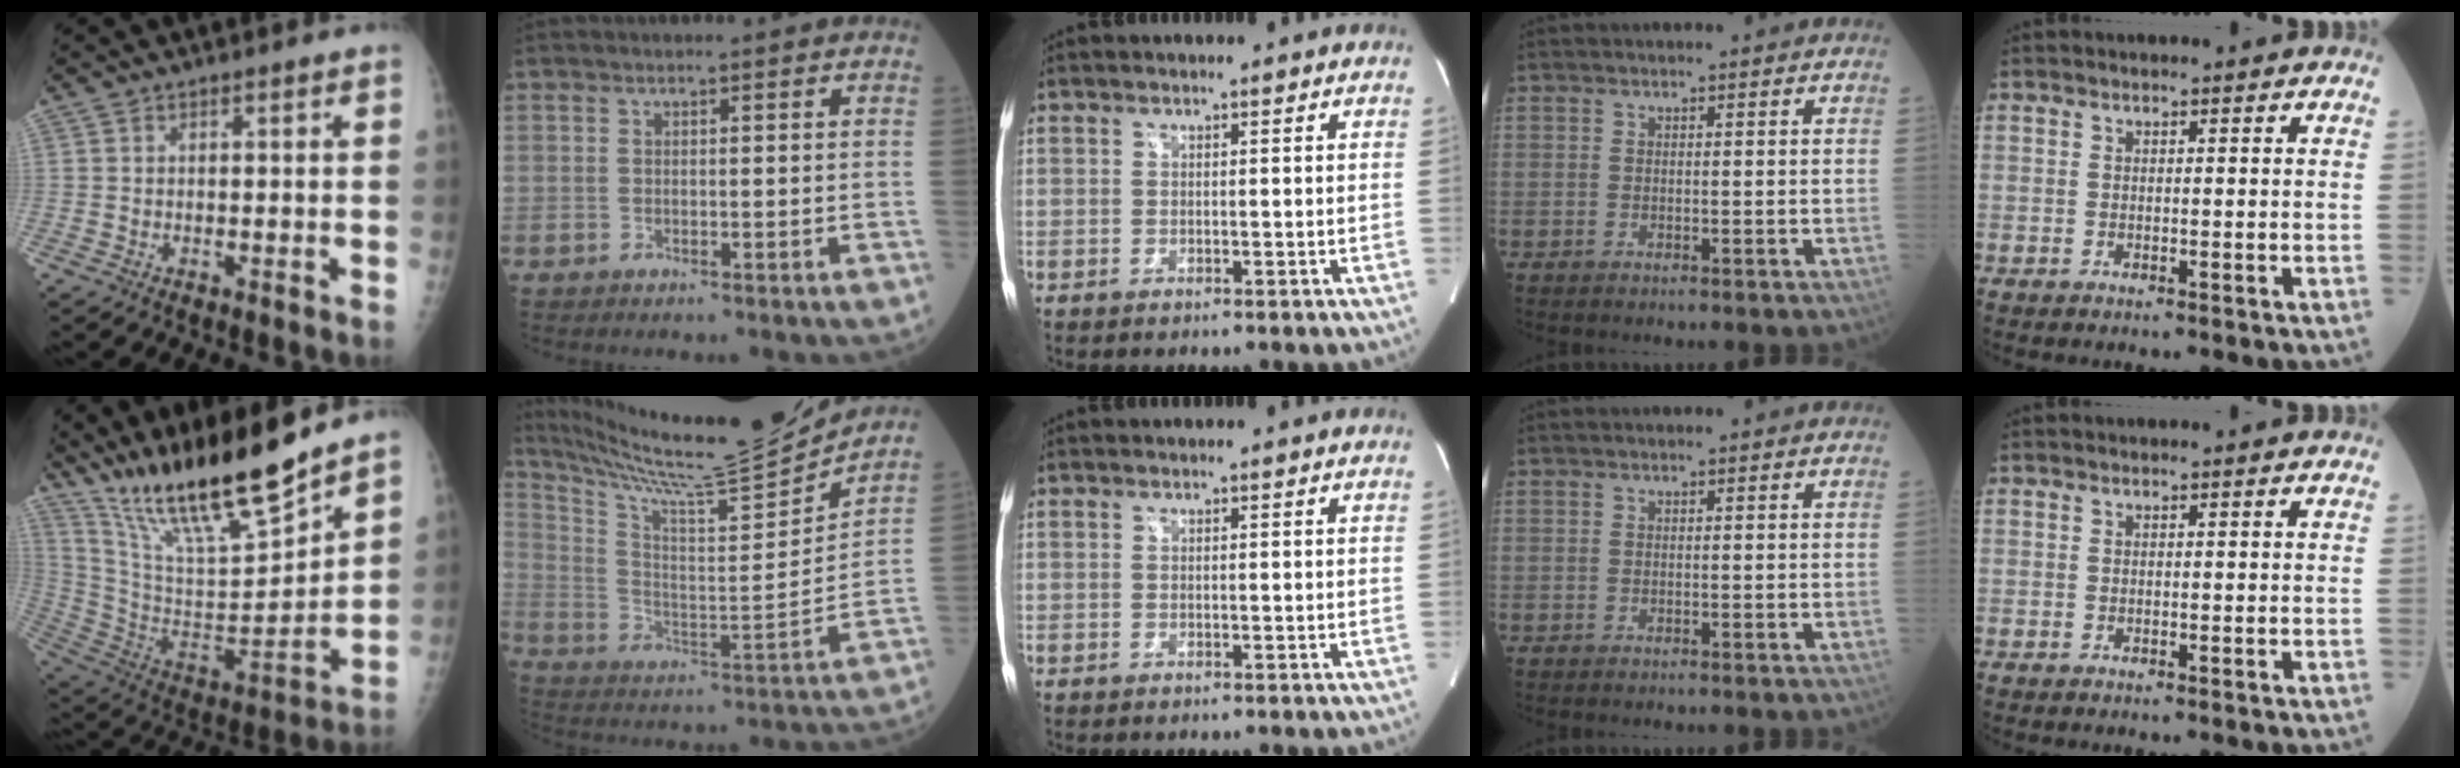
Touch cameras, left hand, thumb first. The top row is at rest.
{"thumb": {"total": 22.4, "force": [18.4, 3.0, 12.3], "torque": [-0.192, -0.096, 0.337]}, "index": {"total": 20.3, "force": [19.1, -1.3, 6.8], "torque": [-0.146, -0.057, 0.305]}}